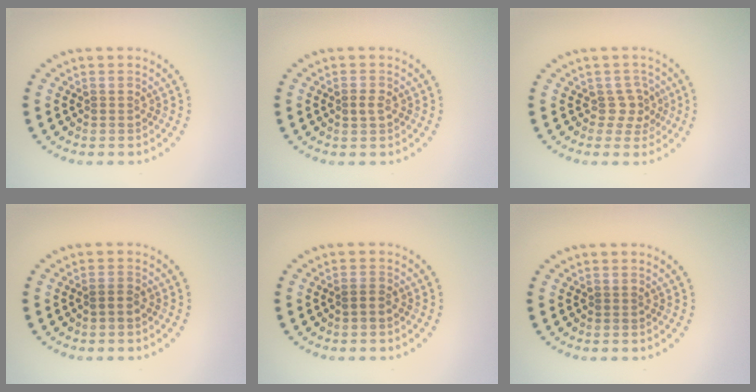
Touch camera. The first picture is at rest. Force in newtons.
{"total": 1.0, "press": 1.0, "slide": 0.2}
{"total": 1.7, "press": 1.4, "slide": 1.0}
{"total": 1.0, "press": 0.9, "slide": 0.4}
{"total": 1.0, "press": 0.9, "slide": 0.4}
{"total": 0.0}